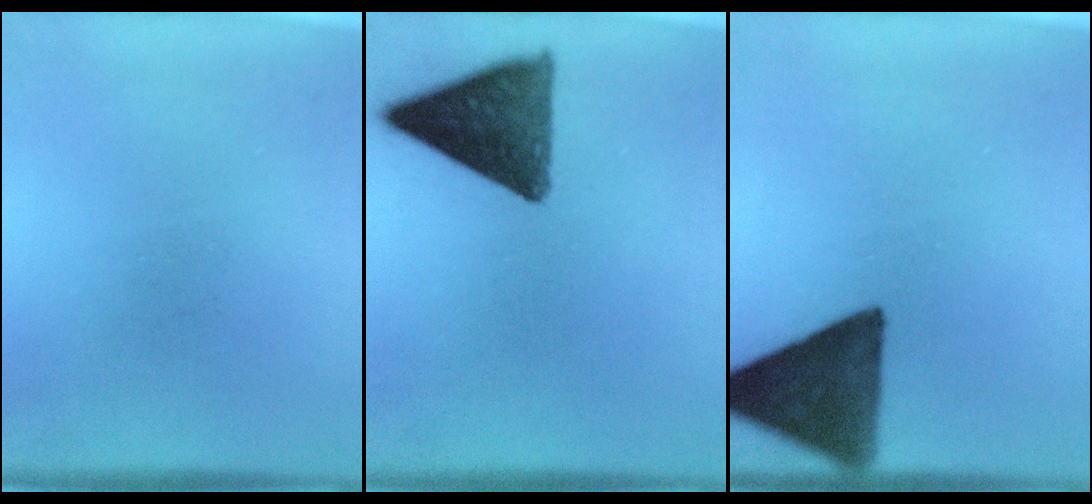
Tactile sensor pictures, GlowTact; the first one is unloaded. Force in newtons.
{"total": 12.1}
{"total": 14.2}